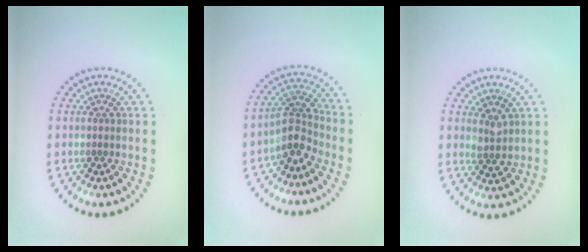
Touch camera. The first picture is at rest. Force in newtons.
{"total": 3.0, "press": 2.4, "slide": 1.8}
{"total": 1.3, "press": 1.1, "slide": 0.6}